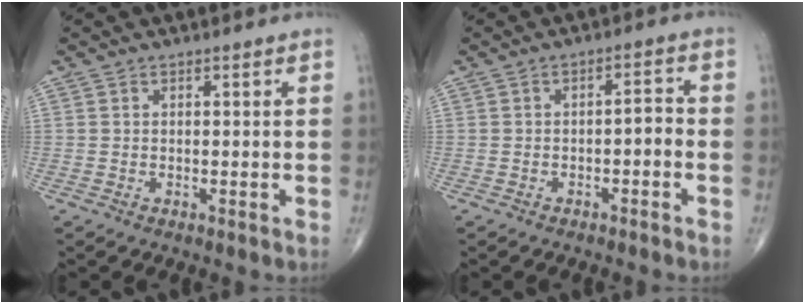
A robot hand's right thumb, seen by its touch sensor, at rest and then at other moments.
{"total": 2.7, "force": [-1.1, 1.0, 2.3], "torque": [-0.027, 0.023, -0.016]}